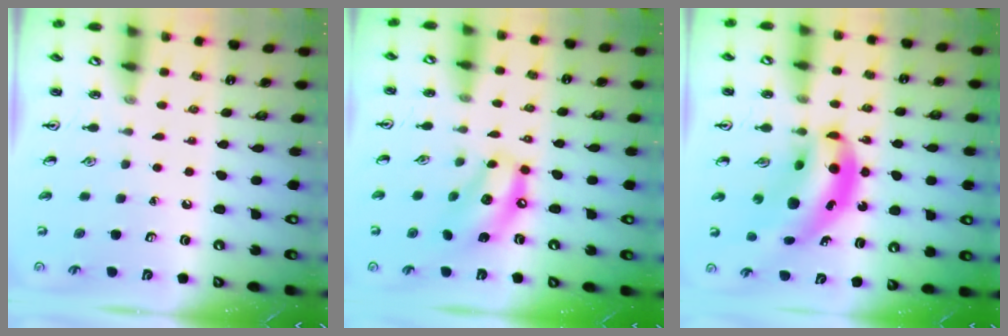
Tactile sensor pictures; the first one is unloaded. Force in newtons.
{"total": 11.7, "press": 11.2, "slide": 3.5}
{"total": 12.0, "press": 11.5, "slide": 3.5}